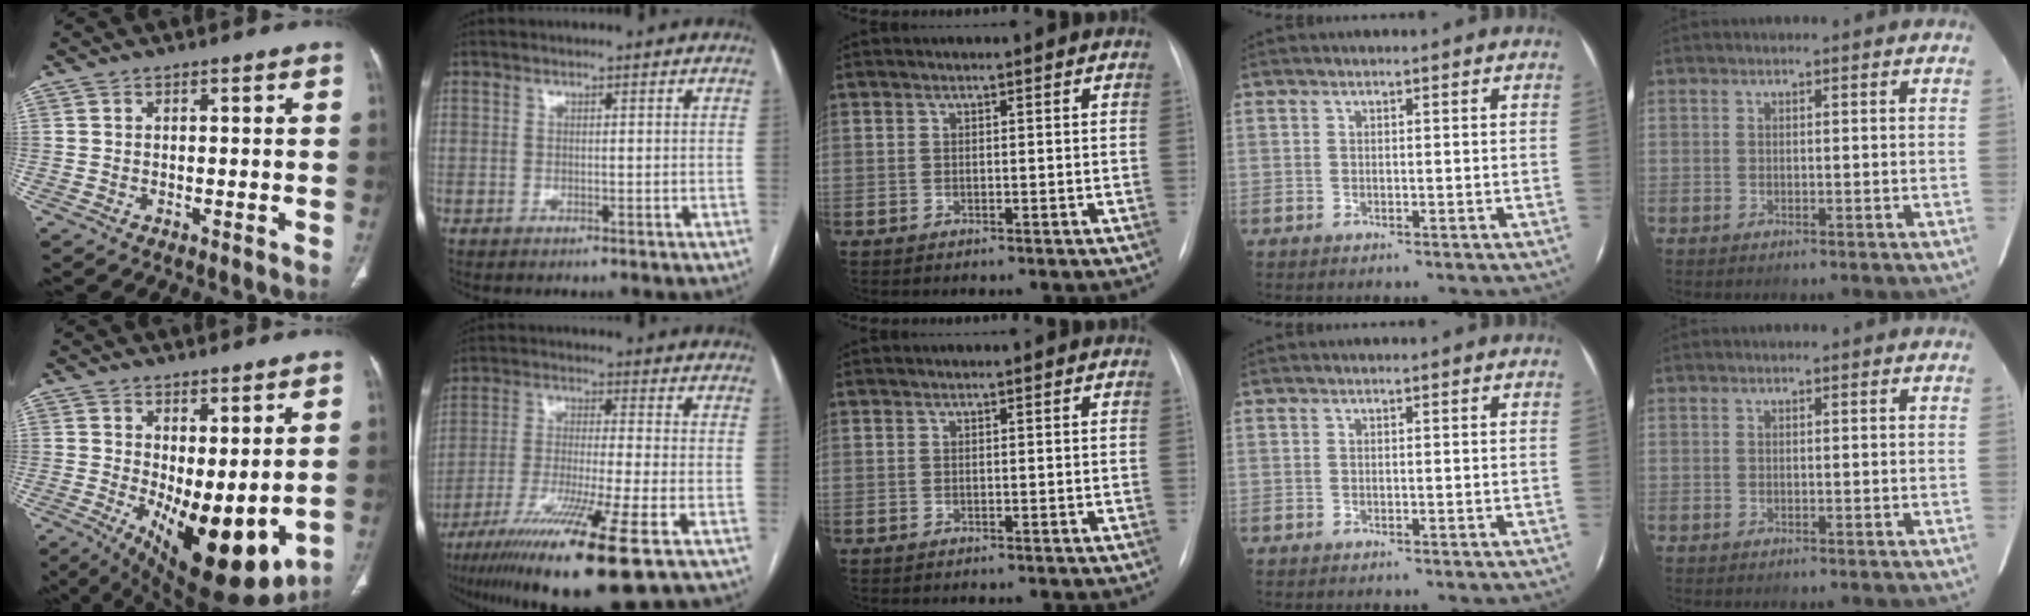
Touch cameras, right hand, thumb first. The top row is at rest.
{"thumb": {"total": 16.4, "force": [-1.0, 7.0, 14.8], "torque": [-0.219, -0.036, 0.010]}, "index": {"total": 16.5, "force": [-9.6, -0.4, 13.4], "torque": [-0.240, -0.046, -0.169]}}